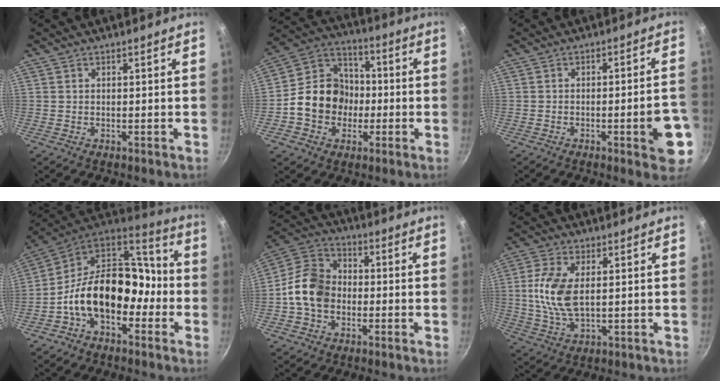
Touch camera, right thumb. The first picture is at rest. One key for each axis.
{"total": 14.1, "fx": -2.3, "fy": 12.0, "fz": 7.0, "tx": -0.087, "ty": 0.038, "tz": -0.055}
{"total": 9.1, "fx": -3.3, "fy": 2.3, "fz": 8.2, "tx": -0.084, "ty": 0.023, "tz": -0.038}
{"total": 19.4, "fx": -4.7, "fy": 13.0, "fz": 13.6, "tx": -0.181, "ty": 0.073, "tz": -0.096}
{"total": 11.6, "fx": -1.8, "fy": 8.9, "fz": 7.1, "tx": -0.108, "ty": 0.029, "tz": -0.054}
{"total": 9.7, "fx": 1.3, "fy": 4.8, "fz": 8.4, "tx": -0.172, "ty": -0.002, "tz": 0.027}